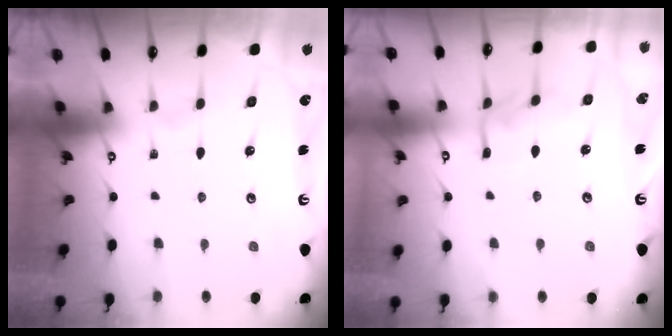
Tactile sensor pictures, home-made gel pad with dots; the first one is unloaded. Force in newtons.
{"total": 8.9, "press": 8.9, "slide": 0.7}